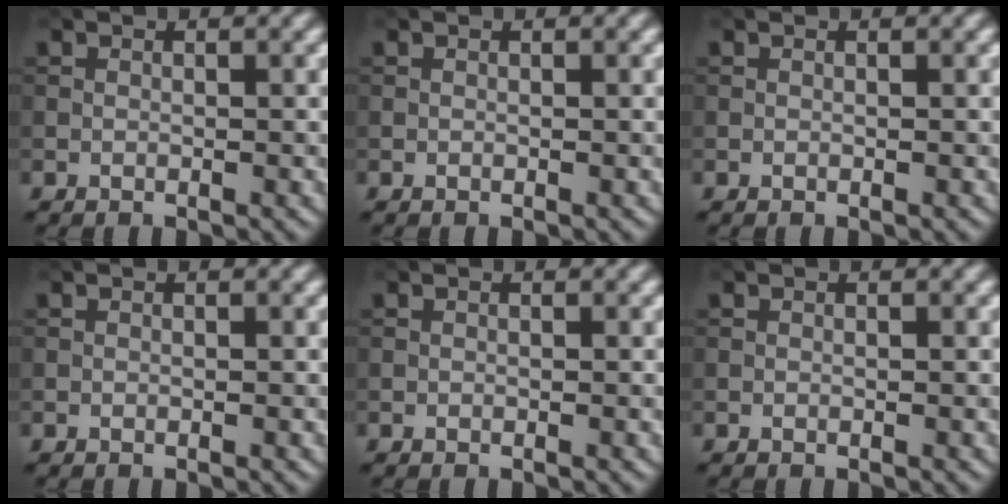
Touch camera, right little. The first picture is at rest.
{"total": 0.0}
{"total": 0.0}
{"total": 0.0}
{"total": 0.0}
{"total": 0.0}